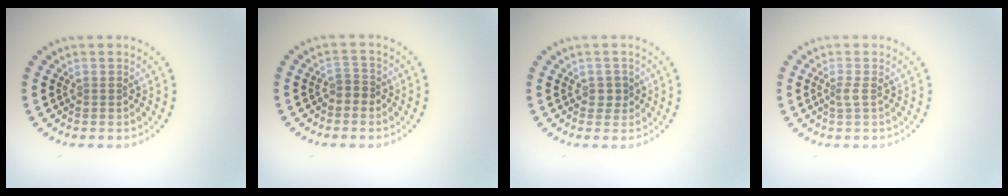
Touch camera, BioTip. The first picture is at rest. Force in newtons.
{"total": 1.3, "press": 1.0, "slide": 0.8}
{"total": 1.2, "press": 1.2, "slide": 0.4}
{"total": 0.9, "press": 0.6, "slide": 0.7}